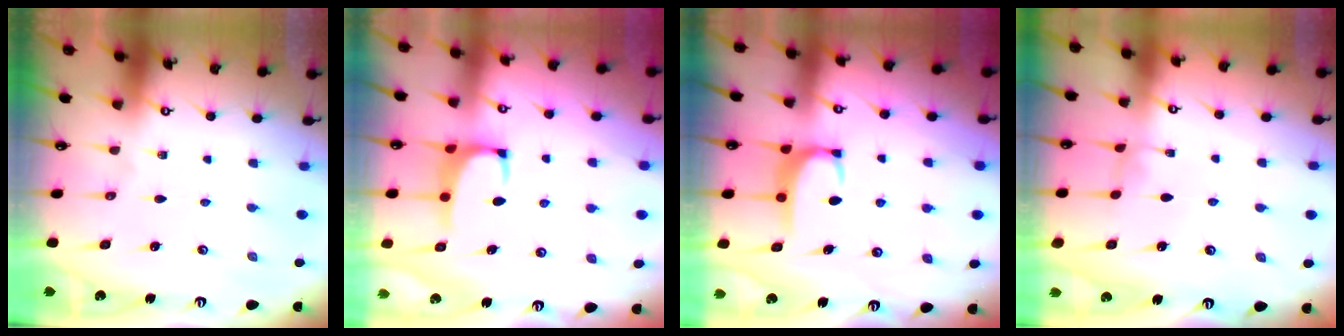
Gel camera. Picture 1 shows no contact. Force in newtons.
{"total": 0.9, "press": 0.6, "slide": 0.7}
{"total": 2.6, "press": 2.6, "slide": 0.4}
{"total": 0.8, "press": 0.6, "slide": 0.6}